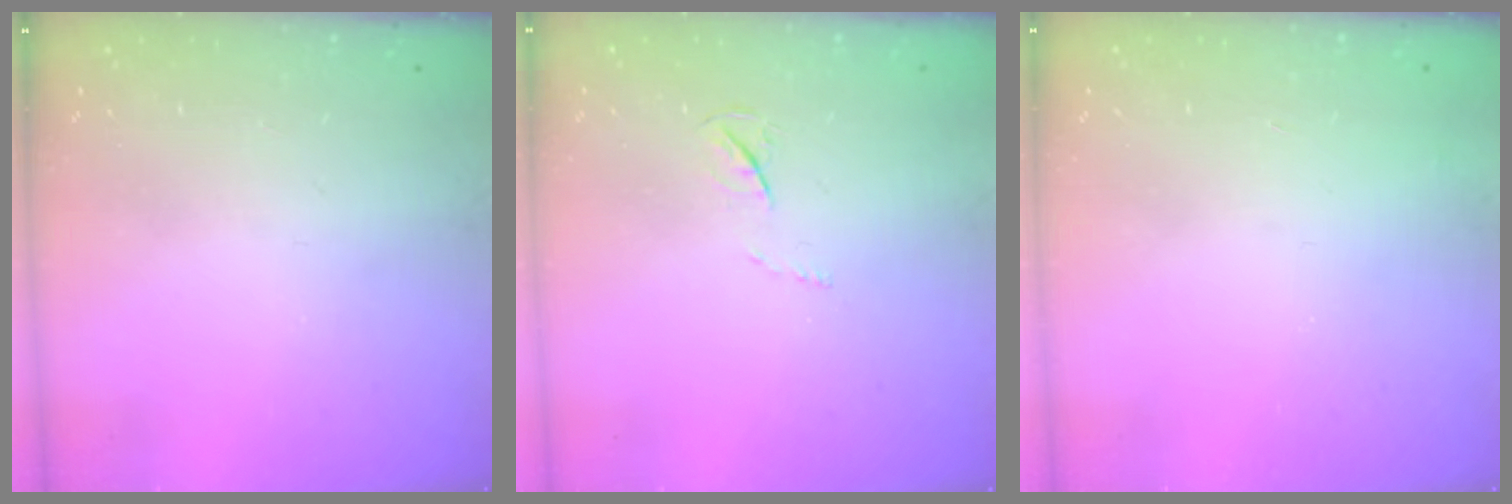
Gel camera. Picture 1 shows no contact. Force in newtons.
{"total": 3.1, "press": 3.1, "slide": 0.5}
{"total": 3.6, "press": 3.6, "slide": 0.1}